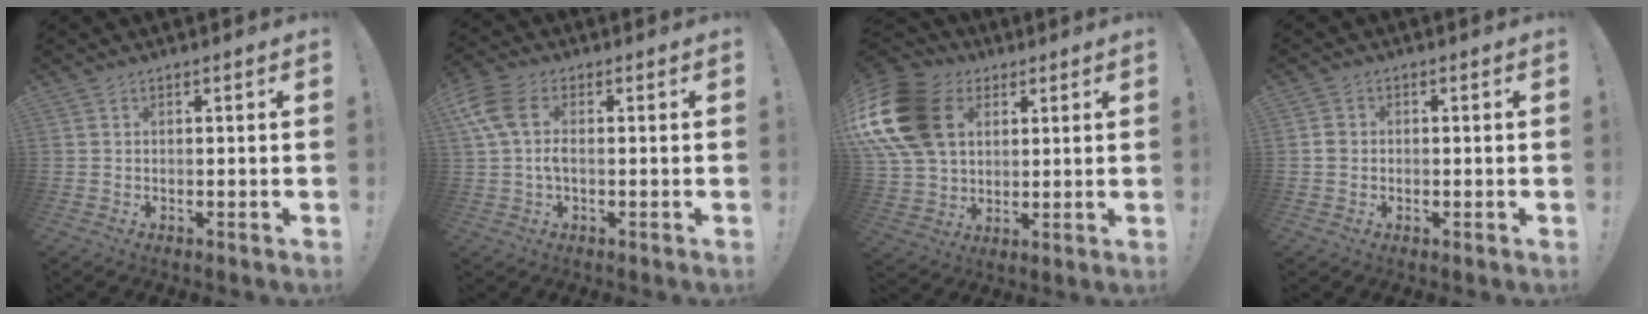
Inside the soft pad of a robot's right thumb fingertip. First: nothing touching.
{"total": 8.4, "force": [0.9, 4.6, 6.9], "torque": [-0.150, 0.000, 0.022]}
{"total": 22.8, "force": [6.6, 16.7, 14.1], "torque": [-0.271, -0.013, 0.125]}
{"total": 2.0, "force": [-0.4, 1.7, 0.9], "torque": [-0.022, 0.010, -0.007]}